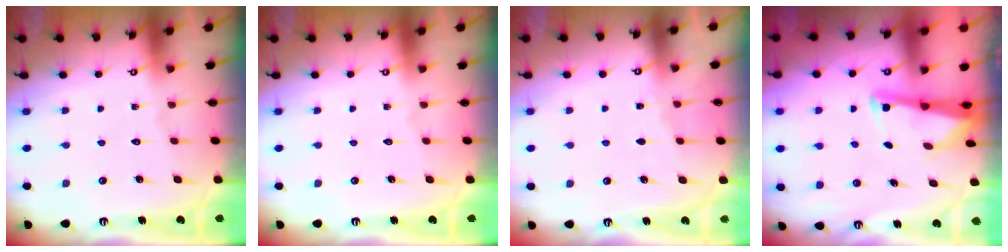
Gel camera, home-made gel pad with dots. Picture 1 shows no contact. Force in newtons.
{"total": 0.0}
{"total": 2.6, "press": 2.6, "slide": 0.4}
{"total": 2.5, "press": 2.5, "slide": 0.3}